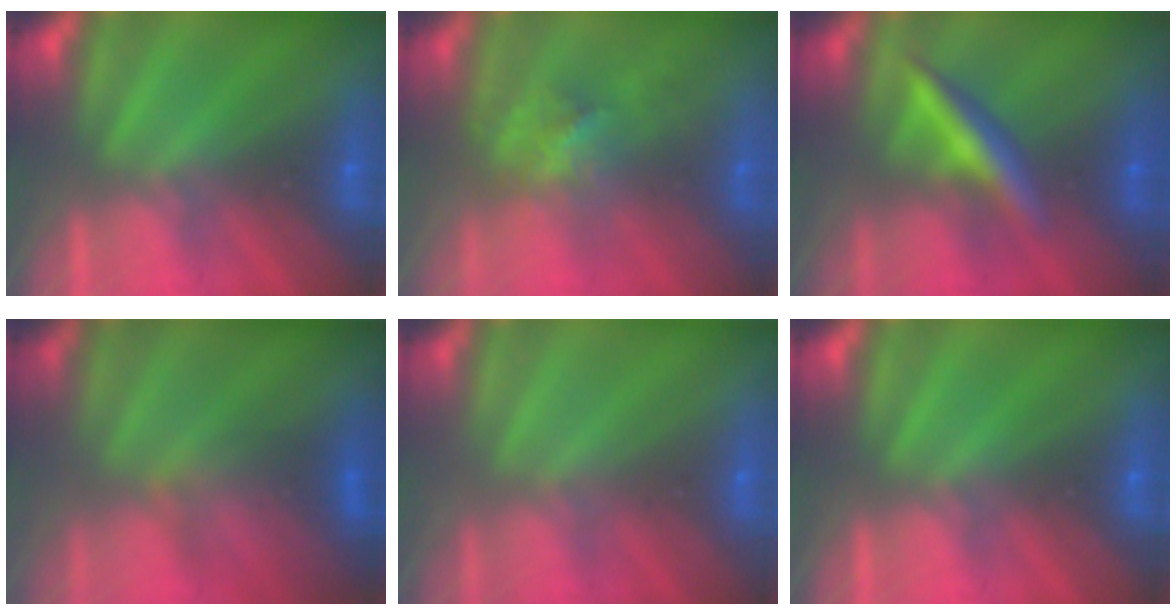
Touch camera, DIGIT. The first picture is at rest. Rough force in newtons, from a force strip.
{"total": 2.8}
{"total": 2.8}
{"total": 3.4}
{"total": 4.4}
{"total": 0.0}